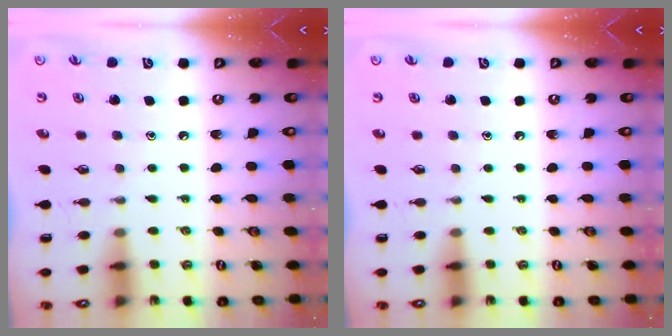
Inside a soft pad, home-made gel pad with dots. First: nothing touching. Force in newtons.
{"total": 0.0}